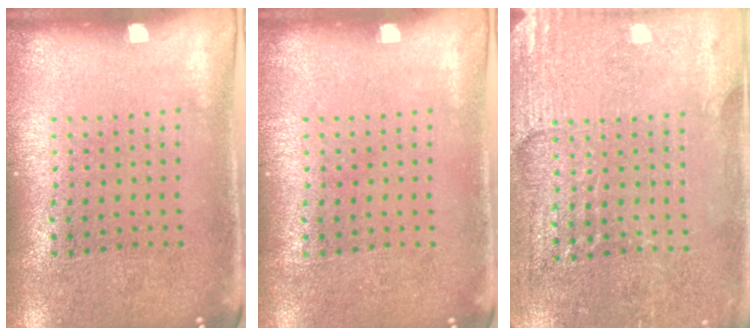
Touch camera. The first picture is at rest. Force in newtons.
{"total": 0.0}
{"total": 2.9, "press": 2.9, "slide": 0.2}